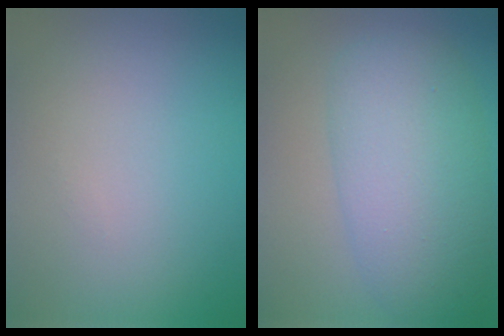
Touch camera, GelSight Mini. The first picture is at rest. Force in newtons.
{"total": 8.3, "press": 8.3, "slide": 0.2}